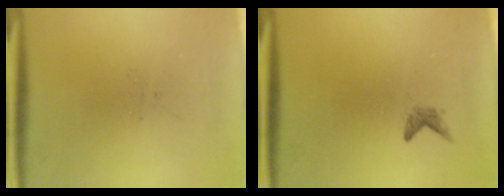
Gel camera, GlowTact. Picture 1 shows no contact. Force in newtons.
{"total": 0.9}